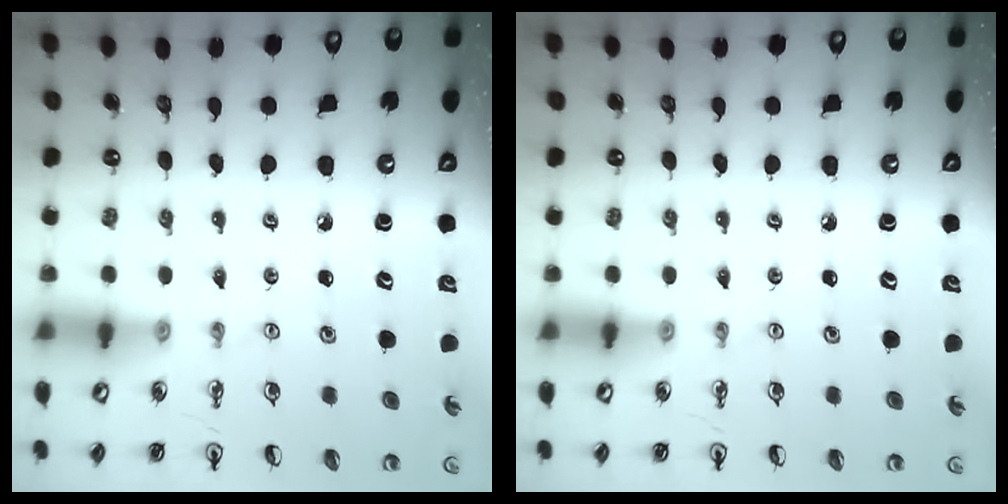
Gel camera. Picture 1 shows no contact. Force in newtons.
{"total": 0.0}